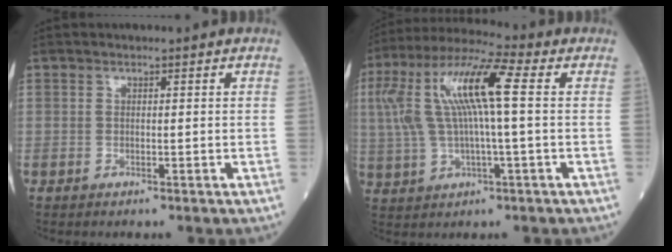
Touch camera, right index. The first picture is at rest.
{"total": 14.5, "force": [2.5, 2.3, 14.1], "torque": [-0.297, 0.033, 0.043]}